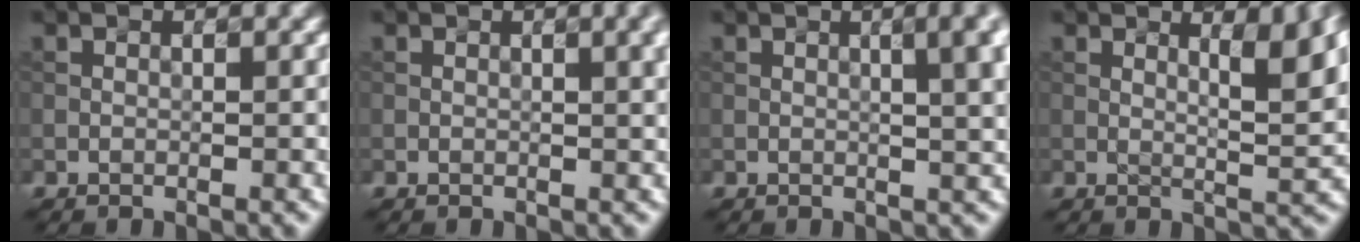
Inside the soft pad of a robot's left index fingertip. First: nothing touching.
{"total": 3.0, "force": [0.9, 1.0, 2.6], "torque": [-0.025, 0.005, 0.011]}
{"total": 6.2, "force": [1.5, 2.4, 5.5], "torque": [-0.029, 0.019, 0.013]}
{"total": 5.6, "force": [2.2, 1.6, 4.9], "torque": [-0.053, 0.000, 0.032]}